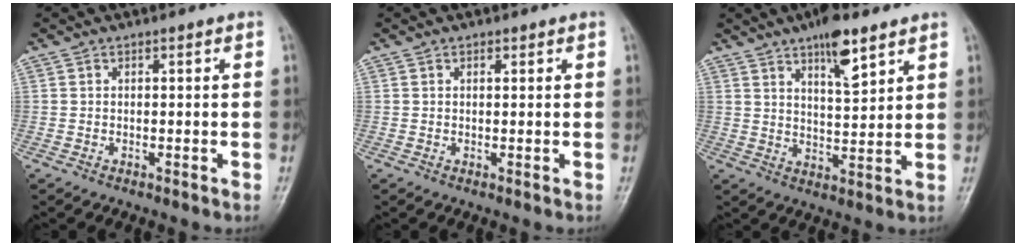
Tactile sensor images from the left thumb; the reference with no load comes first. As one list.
[{"total": 0.7, "force": [0.4, 0.5, 0.4], "torque": [-0.005, -0.002, 0.005]}, {"total": 10.3, "force": [6.4, 3.0, 7.5], "torque": [-0.106, -0.036, 0.105]}]